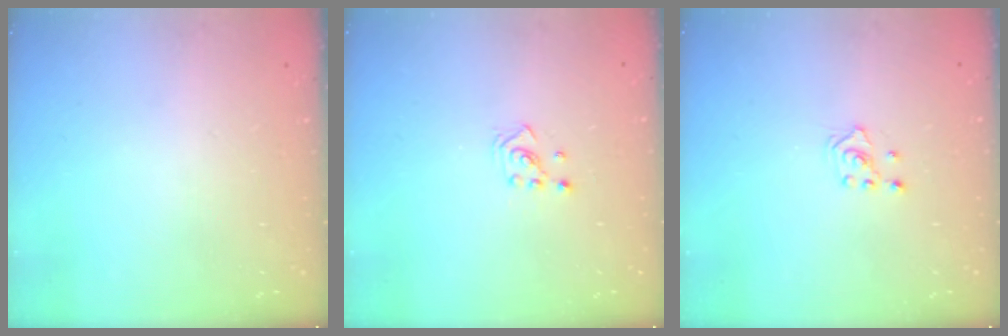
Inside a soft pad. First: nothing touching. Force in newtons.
{"total": 2.1, "press": 2.1, "slide": 0.3}
{"total": 2.1, "press": 1.8, "slide": 0.9}